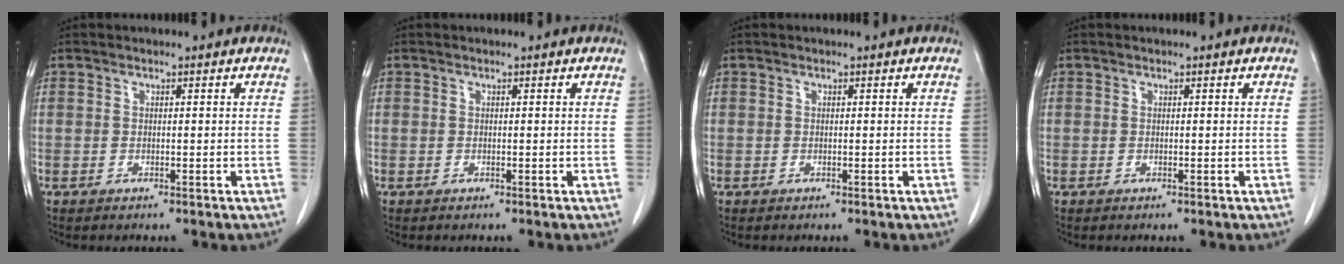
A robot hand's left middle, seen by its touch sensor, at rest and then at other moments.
{"total": 0.0}
{"total": 0.0}
{"total": 0.0}